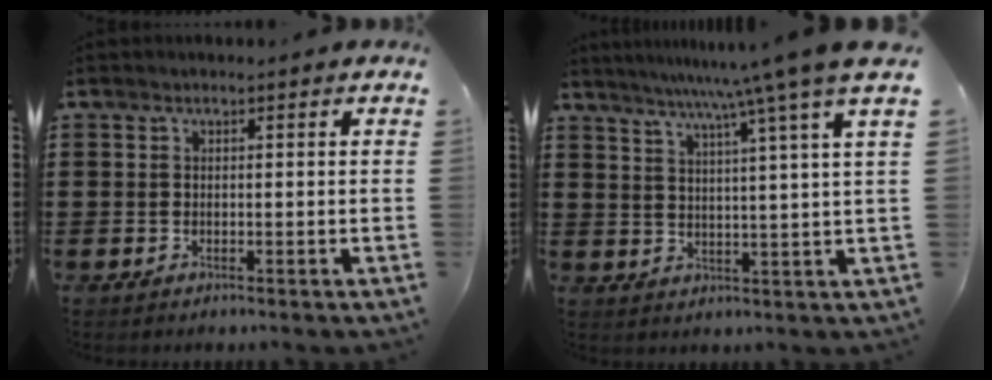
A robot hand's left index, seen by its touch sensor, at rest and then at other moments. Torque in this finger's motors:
{"motor_torque": [1.64, -0.50, 0.36, 0.21]}